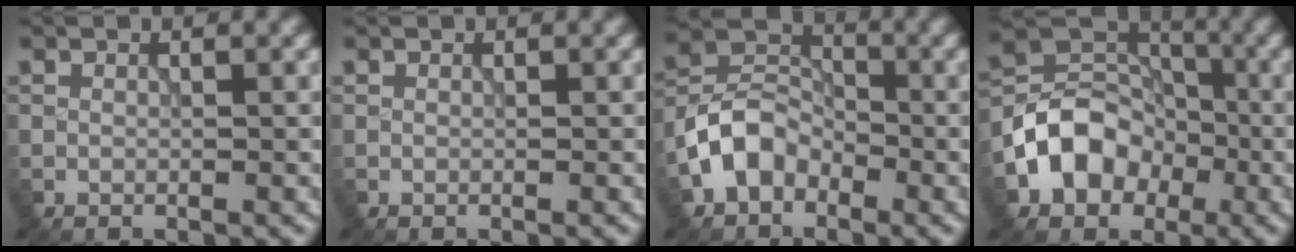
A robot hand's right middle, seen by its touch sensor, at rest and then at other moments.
{"total": 0.0}
{"total": 5.0, "force": [-2.5, 3.5, 2.5], "torque": [-0.049, 0.009, -0.059]}
{"total": 6.5, "force": [-2.7, 5.1, 3.0], "torque": [-0.031, 0.007, -0.054]}